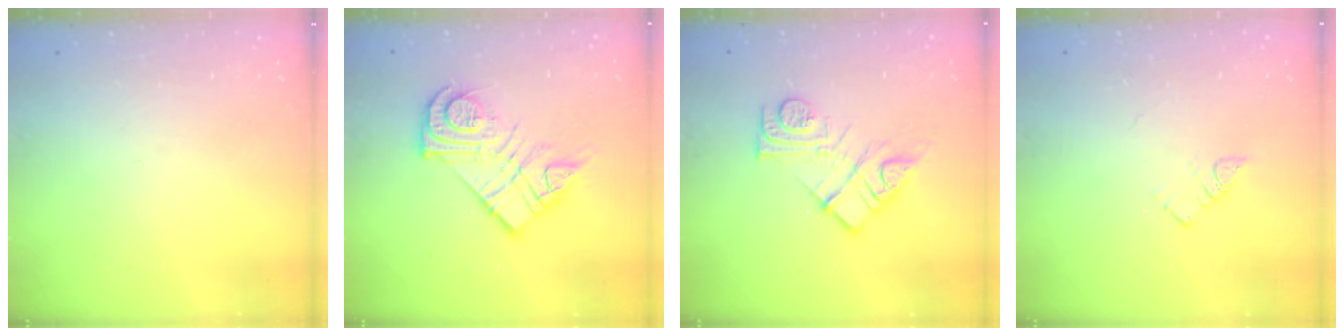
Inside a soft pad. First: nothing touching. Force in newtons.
{"total": 15.8, "press": 15.7, "slide": 1.0}
{"total": 13.0, "press": 12.9, "slide": 0.9}
{"total": 2.9, "press": 2.9, "slide": 0.5}